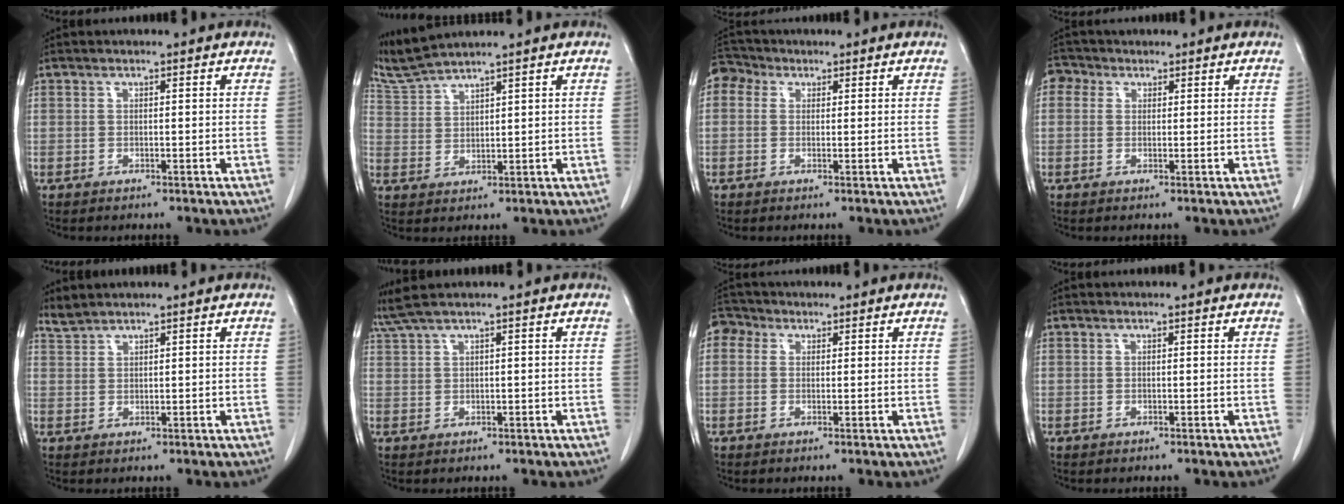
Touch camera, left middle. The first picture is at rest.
{"total": 4.7, "force": [4.5, -1.3, 0.6], "torque": [-0.030, 0.000, 0.102]}
{"total": 4.0, "force": [1.7, 3.3, 1.6], "torque": [-0.033, 0.024, 0.030]}
{"total": 2.8, "force": [1.2, 2.4, 0.8], "torque": [-0.014, 0.014, 0.017]}
{"total": 0.8, "force": [0.8, -0.1, 0.1], "torque": [-0.007, 0.007, 0.022]}
{"total": 2.7, "force": [2.1, -0.5, 1.7], "torque": [-0.048, 0.022, 0.051]}
{"total": 3.3, "force": [1.3, 2.8, 1.2], "torque": [-0.025, 0.016, 0.021]}
{"total": 0.0}